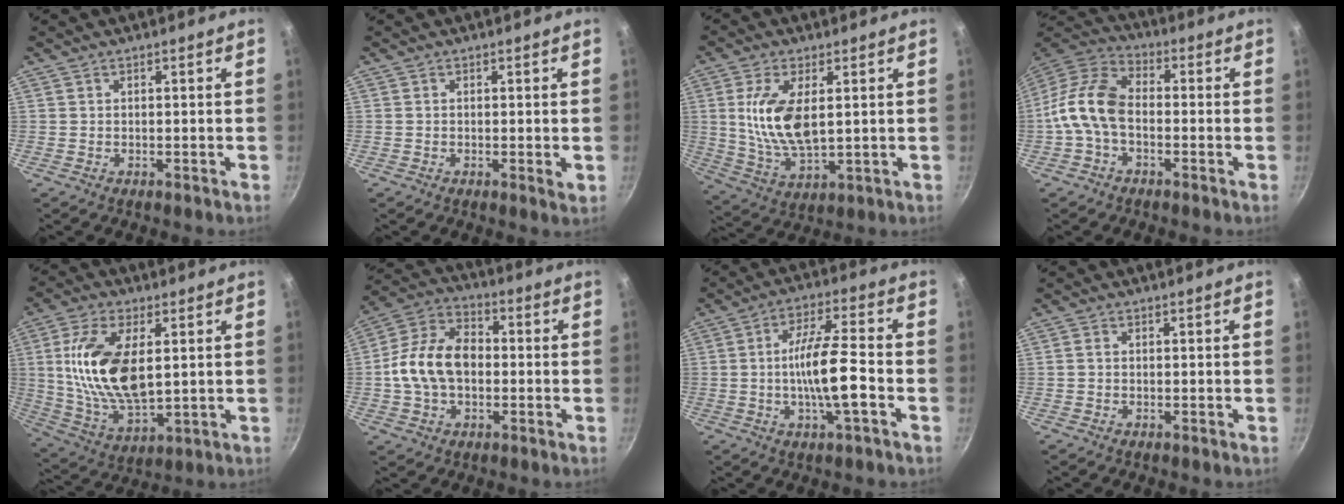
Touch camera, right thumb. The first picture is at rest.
{"total": 1.4, "force": [0.0, 0.4, 1.3], "torque": [-0.021, -0.004, -0.003]}
{"total": 12.0, "force": [2.1, 5.7, 10.4], "torque": [-0.198, -0.014, 0.049]}
{"total": 11.4, "force": [-2.3, 7.1, 8.6], "torque": [-0.161, 0.041, -0.065]}
{"total": 17.1, "force": [2.9, 8.6, 14.5], "torque": [-0.272, -0.013, 0.063]}
{"total": 14.0, "force": [-0.9, 9.6, 10.2], "torque": [-0.159, 0.036, -0.032]}
{"total": 11.1, "force": [-2.4, 2.2, 10.6], "torque": [-0.190, 0.024, -0.049]}
{"total": 0.8, "force": [-0.2, 0.6, 0.5], "torque": [-0.009, 0.004, -0.005]}